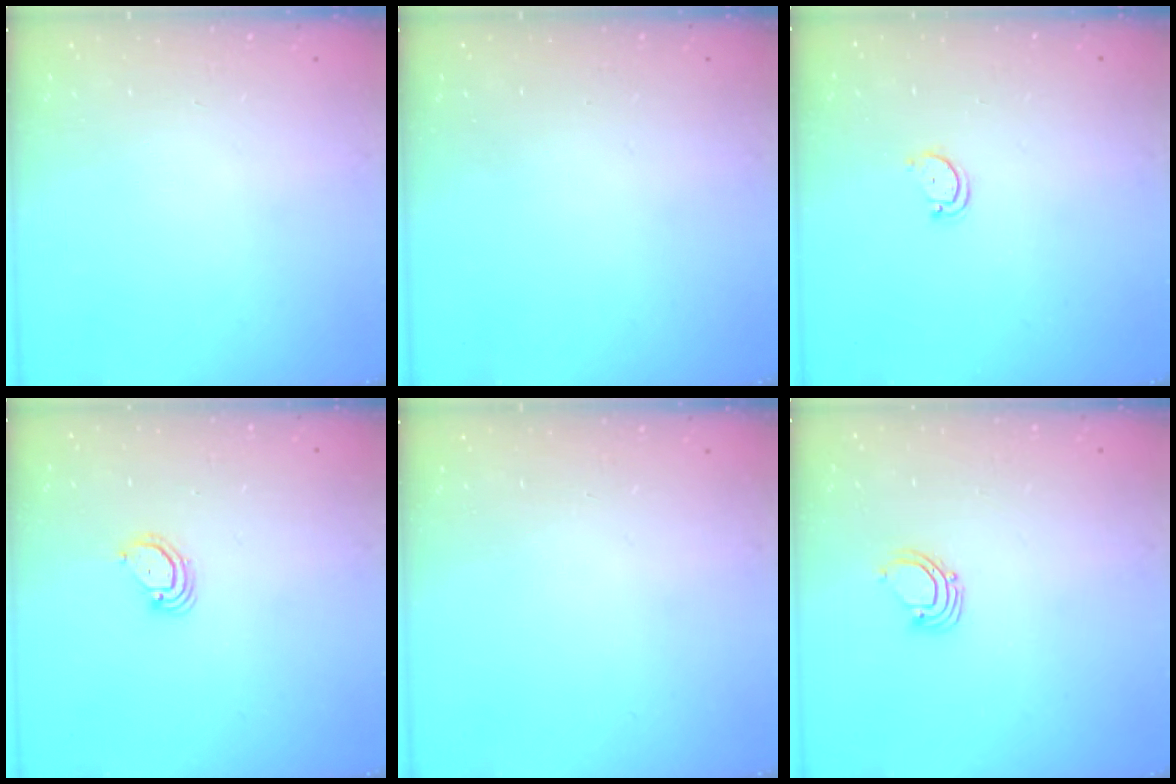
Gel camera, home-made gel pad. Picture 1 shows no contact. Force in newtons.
{"total": 0.0}
{"total": 2.9, "press": 2.9, "slide": 0.4}
{"total": 2.9, "press": 2.9, "slide": 0.3}
{"total": 0.0}
{"total": 2.9, "press": 2.9, "slide": 0.3}